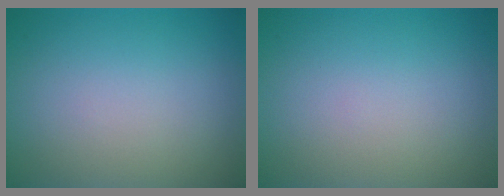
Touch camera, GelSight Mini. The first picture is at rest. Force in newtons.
{"total": 0.0}